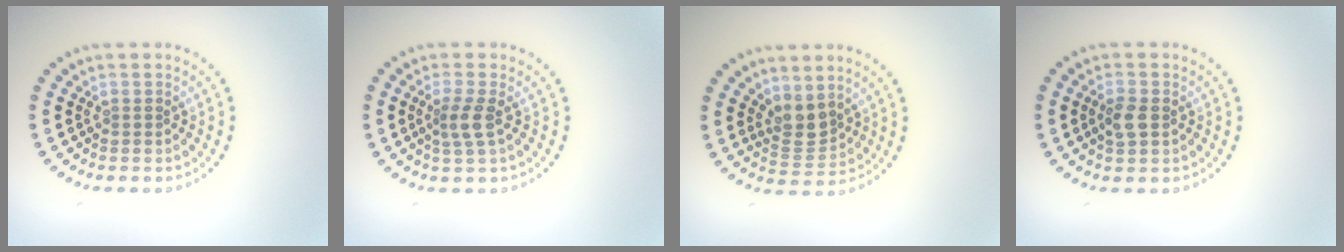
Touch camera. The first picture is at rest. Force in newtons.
{"total": 2.1, "press": 1.7, "slide": 1.3}
{"total": 2.7, "press": 2.2, "slide": 1.6}
{"total": 1.9, "press": 1.9, "slide": 0.3}